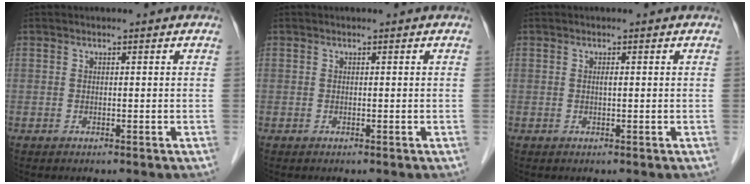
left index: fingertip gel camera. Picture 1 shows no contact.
{"total": 0.0}
{"total": 0.5, "force": [-0.3, 0.0, 0.5], "torque": [-0.010, -0.005, -0.005]}